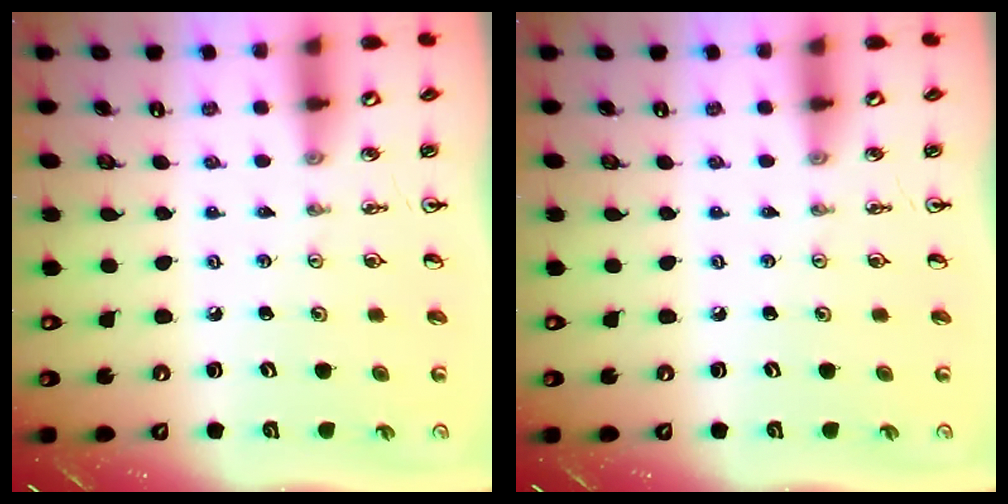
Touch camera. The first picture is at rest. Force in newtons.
{"total": 0.0}